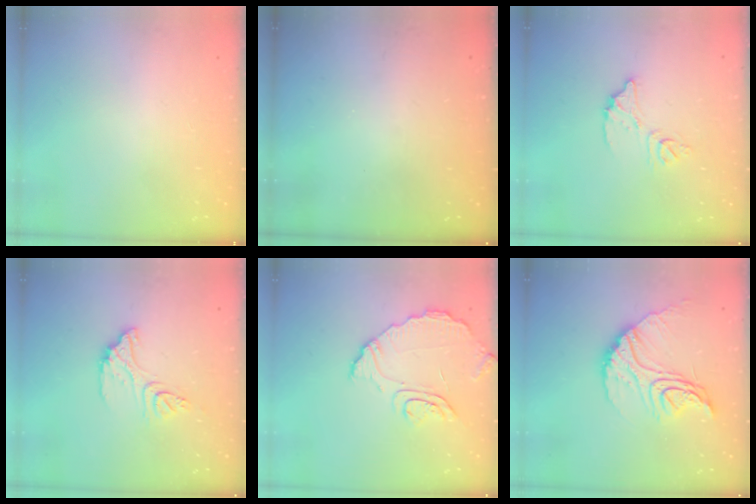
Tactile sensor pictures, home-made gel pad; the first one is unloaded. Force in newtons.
{"total": 3.2, "press": 3.2, "slide": 0.1}
{"total": 9.1, "press": 9.1, "slide": 0.7}
{"total": 12.5, "press": 12.4, "slide": 1.1}
{"total": 9.0, "press": 9.0, "slide": 1.1}
{"total": 16.2, "press": 16.2, "slide": 1.2}